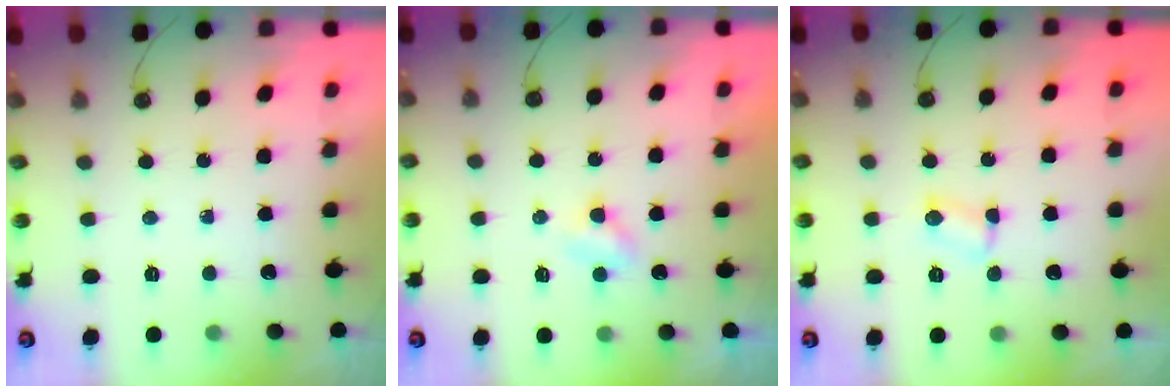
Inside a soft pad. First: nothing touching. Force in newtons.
{"total": 4.4, "press": 2.8, "slide": 3.4}
{"total": 2.4, "press": 2.4, "slide": 0.4}